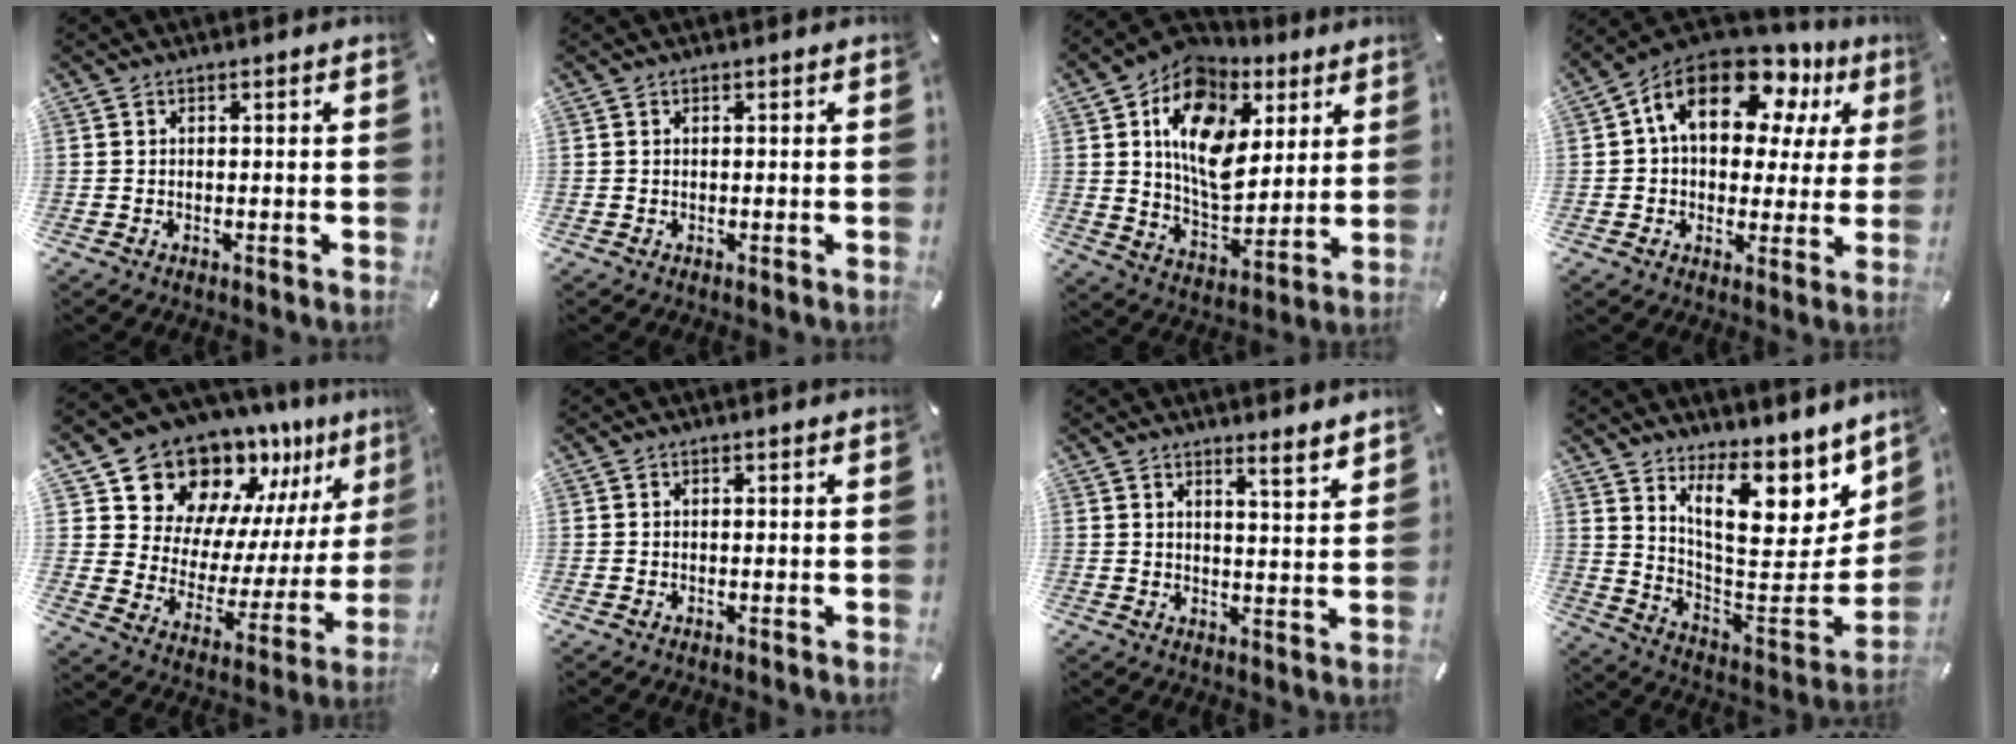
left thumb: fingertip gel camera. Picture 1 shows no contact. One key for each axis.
{"total": 0.0}
{"total": 15.7, "fx": 5.7, "fy": 11.3, "fz": 9.3, "tx": -0.162, "ty": -0.027, "tz": 0.105}
{"total": 17.4, "fx": 8.4, "fy": 10.3, "fz": 11.1, "tx": -0.186, "ty": -0.034, "tz": 0.149}
{"total": 15.5, "fx": 13.5, "fy": 7.4, "fz": 1.8, "tx": -0.044, "ty": -0.138, "tz": 0.239}
{"total": 0.0}
{"total": 4.4, "fx": 3.9, "fy": 0.1, "fz": 1.9, "tx": -0.023, "ty": -0.036, "tz": 0.065}
{"total": 18.2, "fx": 11.4, "fy": 8.2, "fz": 11.5, "tx": -0.160, "ty": -0.101, "tz": 0.194}